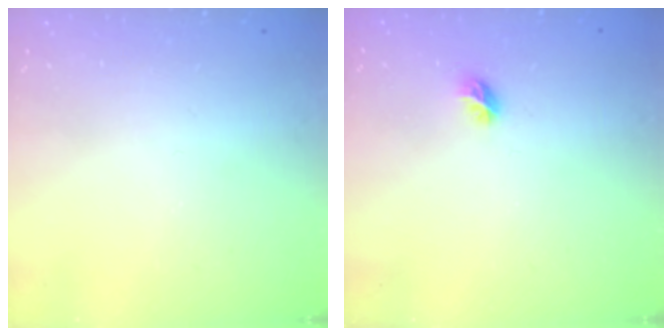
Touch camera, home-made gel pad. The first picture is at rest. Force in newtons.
{"total": 5.4, "press": 5.2, "slide": 1.4}